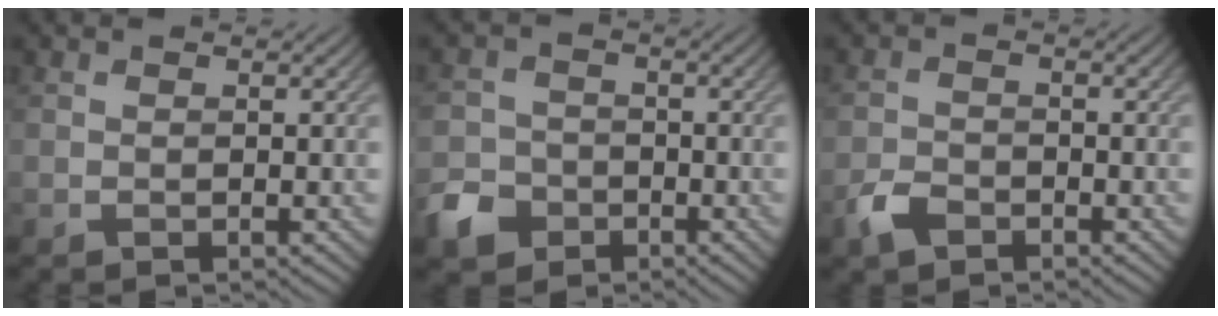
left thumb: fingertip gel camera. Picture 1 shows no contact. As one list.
[{"total": 5.3, "force": [-2.9, 4.0, 1.8], "torque": [-0.045, -0.003, -0.069]}, {"total": 3.0, "force": [-2.1, 1.6, 1.4], "torque": [-0.032, -0.004, -0.049]}]